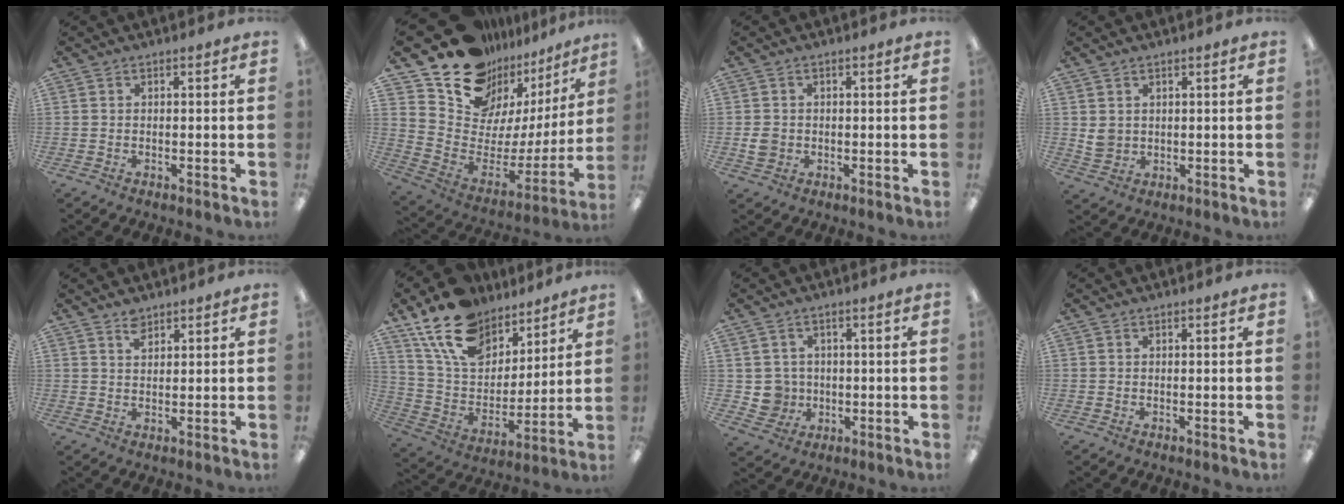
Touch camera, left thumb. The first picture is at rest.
{"total": 15.8, "force": [12.4, 9.0, 3.8], "torque": [-0.071, -0.118, 0.231]}
{"total": 3.1, "force": [-0.1, 2.8, 1.4], "torque": [-0.017, 0.003, -0.002]}
{"total": 3.5, "force": [1.6, 2.9, 1.2], "torque": [-0.018, 0.000, 0.031]}
{"total": 2.8, "force": [2.3, 1.3, 1.0], "torque": [-0.015, -0.005, 0.042]}
{"total": 18.4, "force": [12.9, 10.7, 7.5], "torque": [-0.152, -0.066, 0.240]}
{"total": 5.2, "force": [0.4, 5.2, 0.6], "torque": [-0.019, 0.008, 0.014]}
{"total": 0.0}